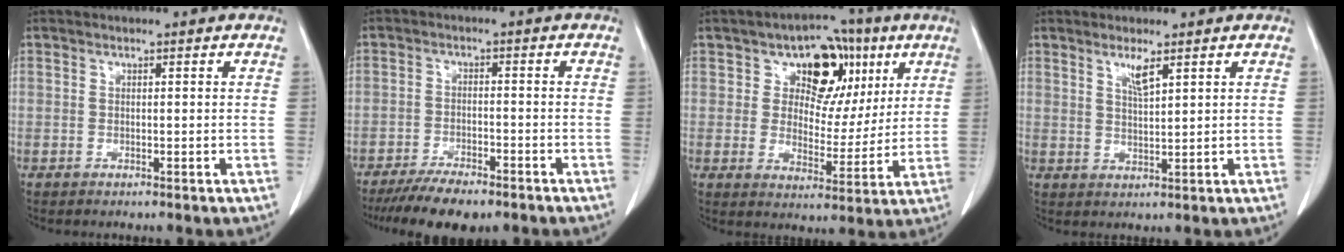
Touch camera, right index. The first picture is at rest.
{"total": 8.2, "force": [-6.5, 2.4, 4.4], "torque": [-0.070, -0.013, -0.105]}
{"total": 10.6, "force": [4.7, 7.1, 6.3], "torque": [-0.072, 0.023, 0.073]}
{"total": 2.9, "force": [1.8, 0.1, 2.2], "torque": [-0.046, -0.004, 0.037]}